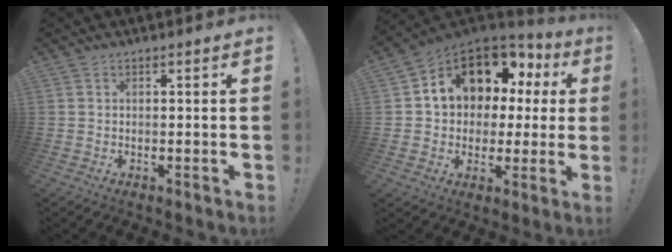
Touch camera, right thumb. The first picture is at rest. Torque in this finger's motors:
{"motor_torque": [1.84, 1.84, 0.54, 0.49, 0.16]}